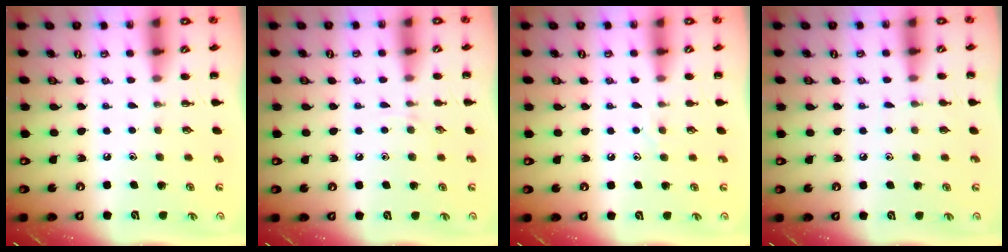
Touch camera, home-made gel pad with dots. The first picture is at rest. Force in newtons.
{"total": 2.5, "press": 2.3, "slide": 0.9}
{"total": 4.8, "press": 4.6, "slide": 1.0}
{"total": 3.5, "press": 3.3, "slide": 1.1}